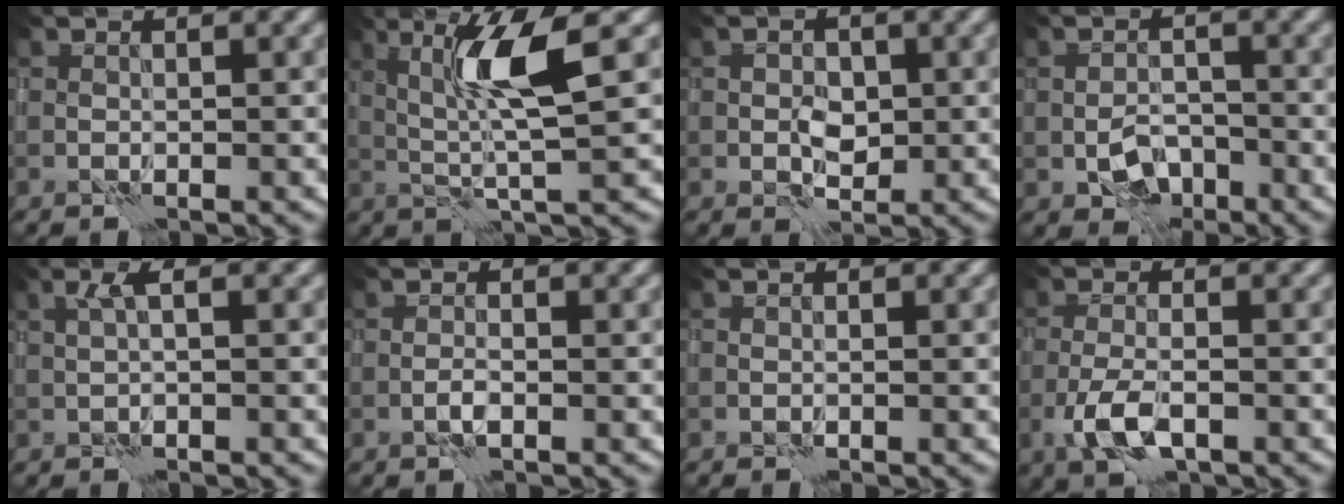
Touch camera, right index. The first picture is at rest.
{"total": 5.2, "force": [1.5, 0.3, 5.0], "torque": [-0.105, 0.003, 0.035]}
{"total": 2.0, "force": [0.0, 1.5, 1.3], "torque": [-0.018, -0.002, 0.002]}
{"total": 3.0, "force": [-1.5, 1.9, 1.7], "torque": [-0.025, 0.001, -0.024]}
{"total": 1.1, "force": [0.4, 0.0, 1.0], "torque": [-0.017, 0.006, 0.006]}
{"total": 0.9, "force": [-0.5, 0.2, 0.7], "torque": [-0.012, 0.002, -0.012]}
{"total": 0.0}
{"total": 3.8, "force": [-1.8, 1.6, 2.9], "torque": [-0.062, -0.001, -0.039]}